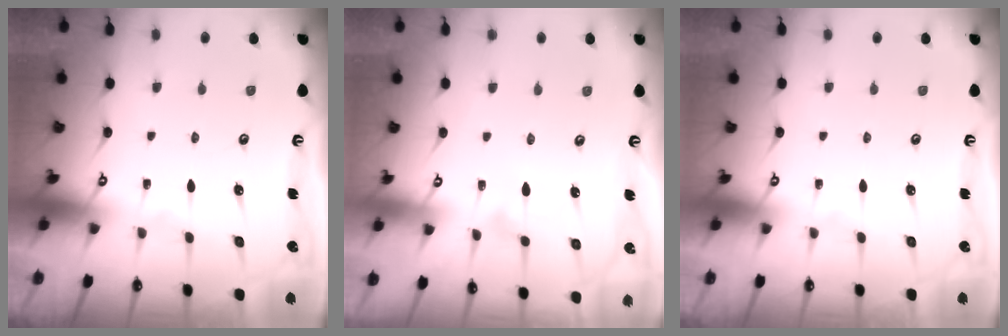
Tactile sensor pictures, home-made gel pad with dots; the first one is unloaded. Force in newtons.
{"total": 6.5, "press": 6.5, "slide": 0.3}
{"total": 0.0}